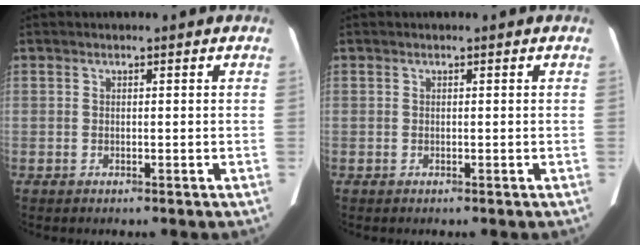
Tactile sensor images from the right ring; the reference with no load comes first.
{"total": 0.0}